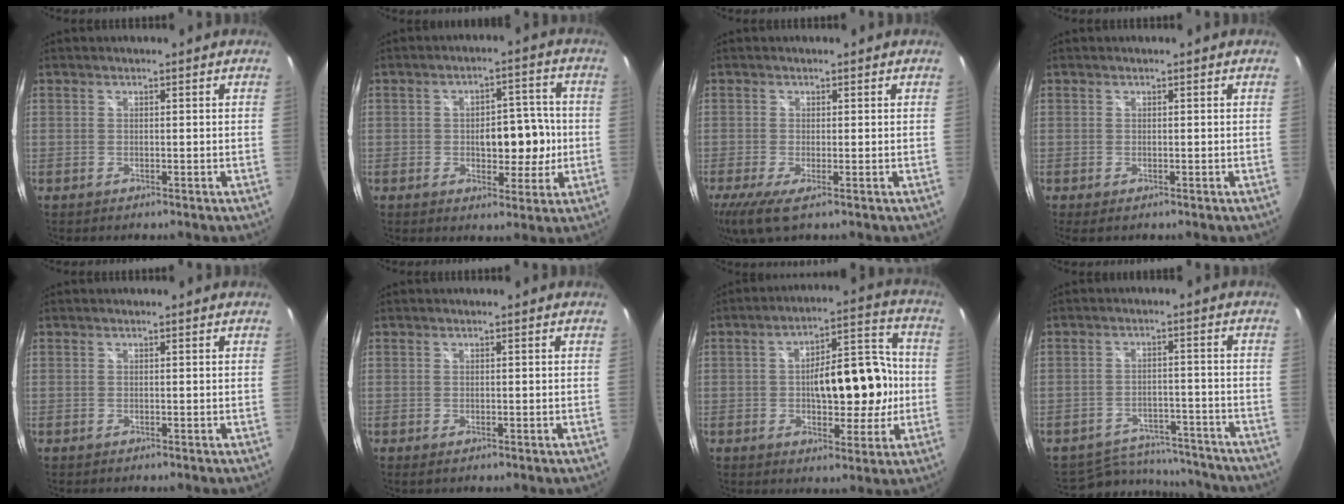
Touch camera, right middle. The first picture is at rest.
{"total": 7.5, "force": [-0.2, 4.7, 5.9], "torque": [-0.092, 0.012, 0.005]}
{"total": 5.0, "force": [-2.0, 0.9, 4.5], "torque": [-0.097, -0.019, -0.038]}
{"total": 0.6, "force": [-0.1, 0.1, 0.6], "torque": [-0.014, -0.001, -0.002]}
{"total": 0.0}
{"total": 0.5, "force": [0.5, -0.1, 0.1], "torque": [-0.001, 0.002, 0.006]}
{"total": 13.5, "force": [-0.7, 6.5, 11.8], "torque": [-0.185, 0.027, -0.002]}
{"total": 12.6, "force": [-11.4, 4.8, 2.4], "torque": [-0.056, 0.024, -0.142]}